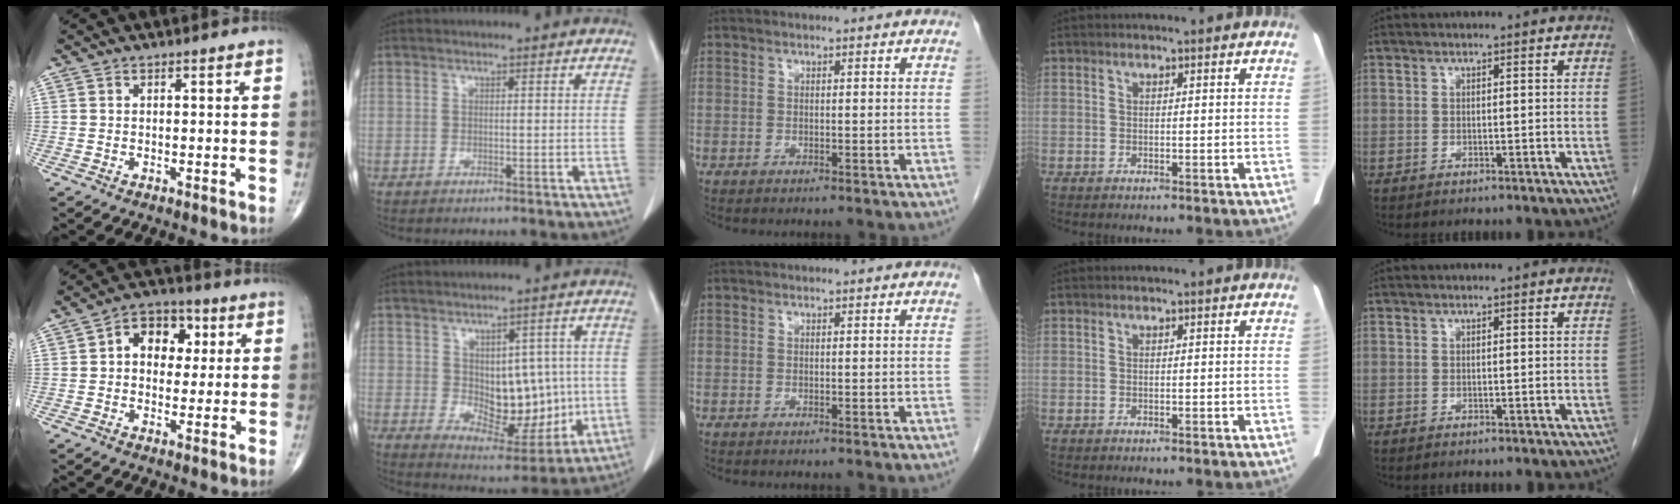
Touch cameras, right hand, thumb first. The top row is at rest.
{"thumb": {"total": 9.5, "force": [2.1, 6.9, 6.2], "torque": [-0.049, 0.011, 0.025]}, "index": {"total": 10.8, "force": [0.1, 6.3, 8.8], "torque": [-0.114, 0.004, 0.024]}}